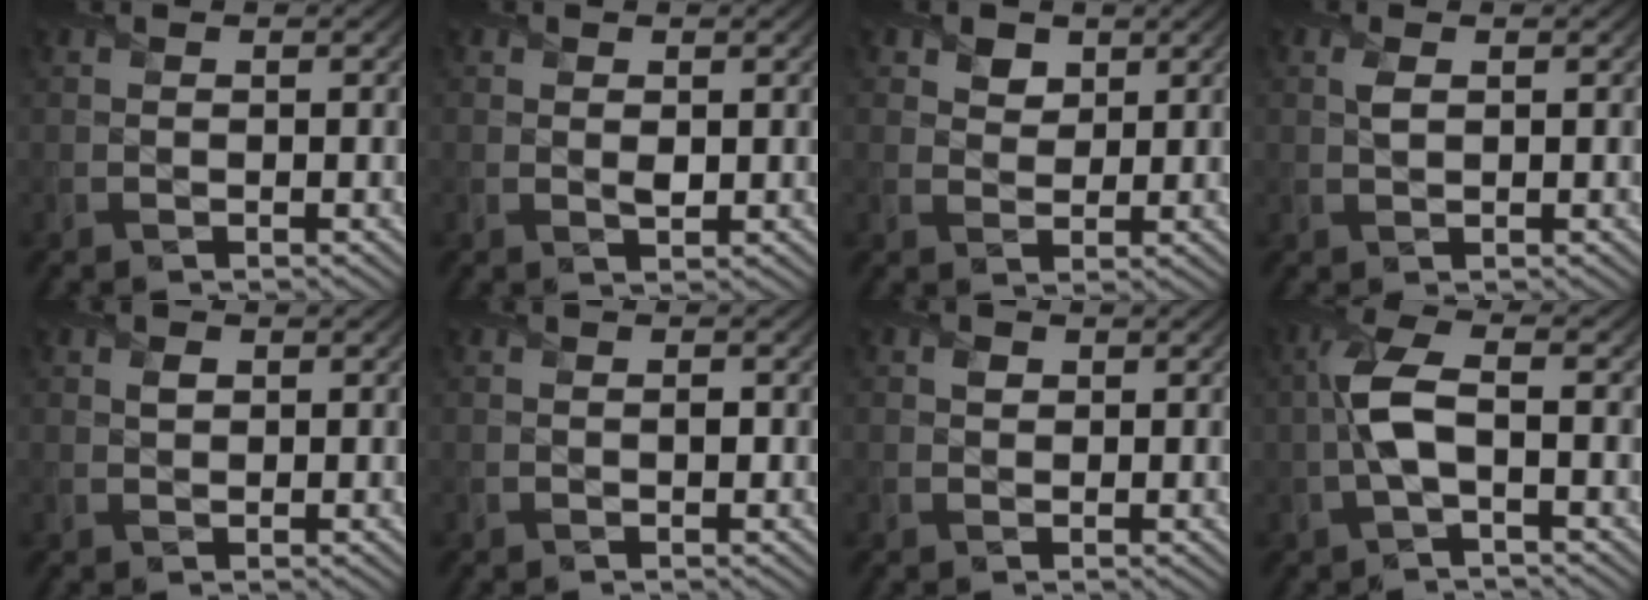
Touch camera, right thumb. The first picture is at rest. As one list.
[{"total": 1.3, "force": [0.3, 0.9, 0.8], "torque": [-0.017, -0.008, 0.006]}, {"total": 3.3, "force": [1.7, 2.4, 1.3], "torque": [-0.033, -0.009, 0.024]}, {"total": 1.4, "force": [0.5, 0.7, 1.0], "torque": [-0.028, 0.001, 0.009]}, {"total": 1.2, "force": [0.5, 1.0, 0.6], "torque": [-0.012, -0.004, 0.007]}, {"total": 0.7, "force": [-0.1, 0.5, 0.4], "torque": [-0.003, -0.006, -0.005]}, {"total": 1.3, "force": [0.4, 1.1, 0.4], "torque": [-0.008, -0.006, 0.003]}, {"total": 5.5, "force": [-0.6, 1.9, 5.2], "torque": [-0.124, 0.008, -0.022]}]